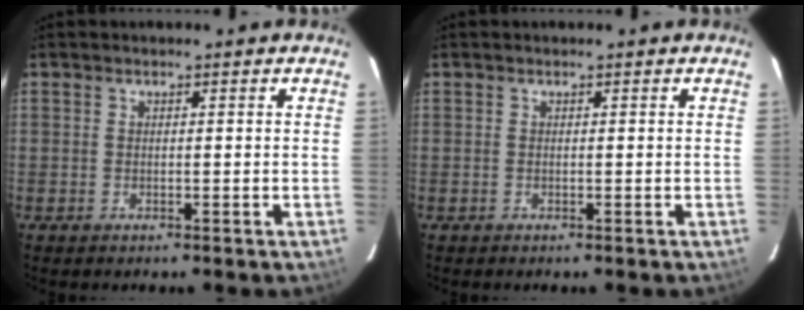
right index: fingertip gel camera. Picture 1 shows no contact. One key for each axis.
{"total": 0.0}